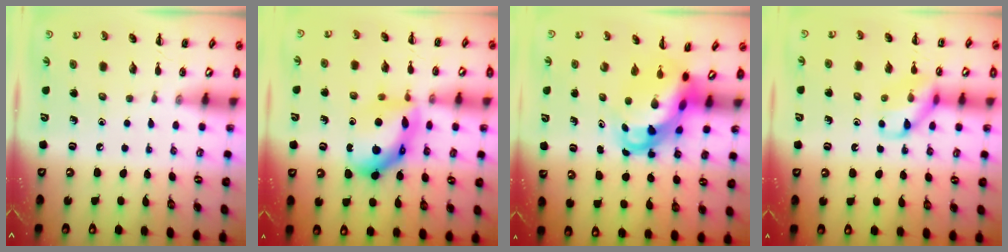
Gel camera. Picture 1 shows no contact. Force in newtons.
{"total": 13.6, "press": 13.6, "slide": 0.8}
{"total": 6.1, "press": 5.9, "slide": 1.4}
{"total": 11.0, "press": 11.0, "slide": 1.4}